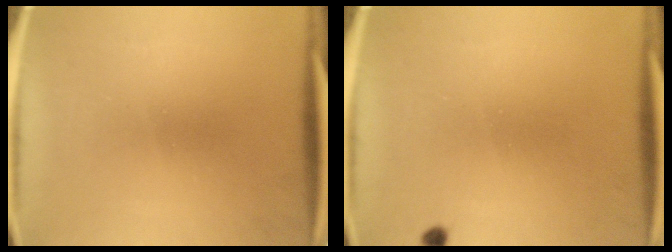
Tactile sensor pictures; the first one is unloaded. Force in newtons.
{"total": 0.8}